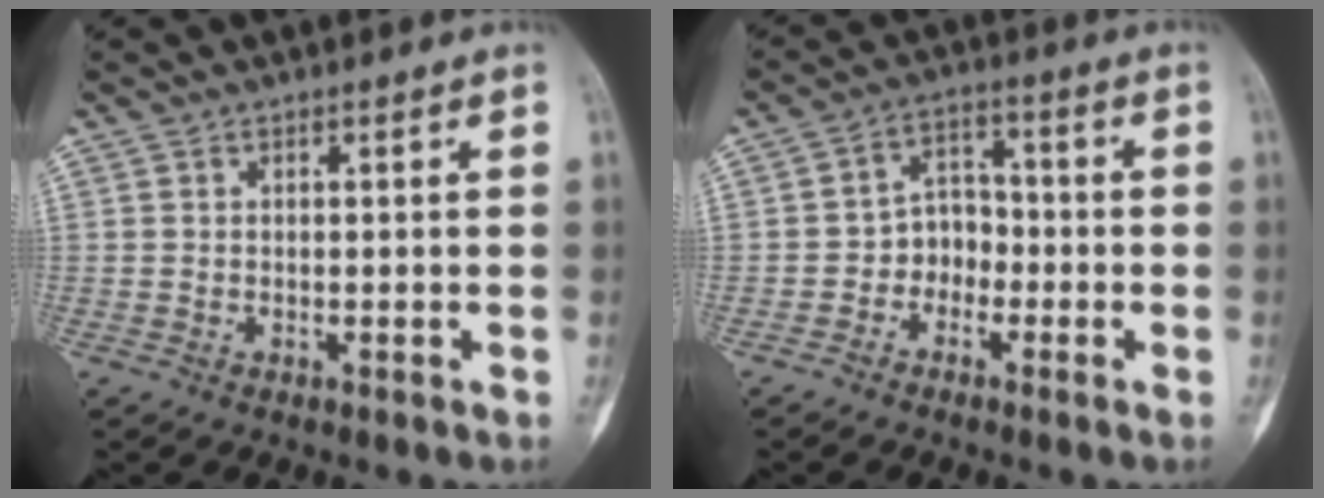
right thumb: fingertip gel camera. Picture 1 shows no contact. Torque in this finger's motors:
{"motor_torque": [0.10, 0.07, 0.20, -0.36, -0.04]}